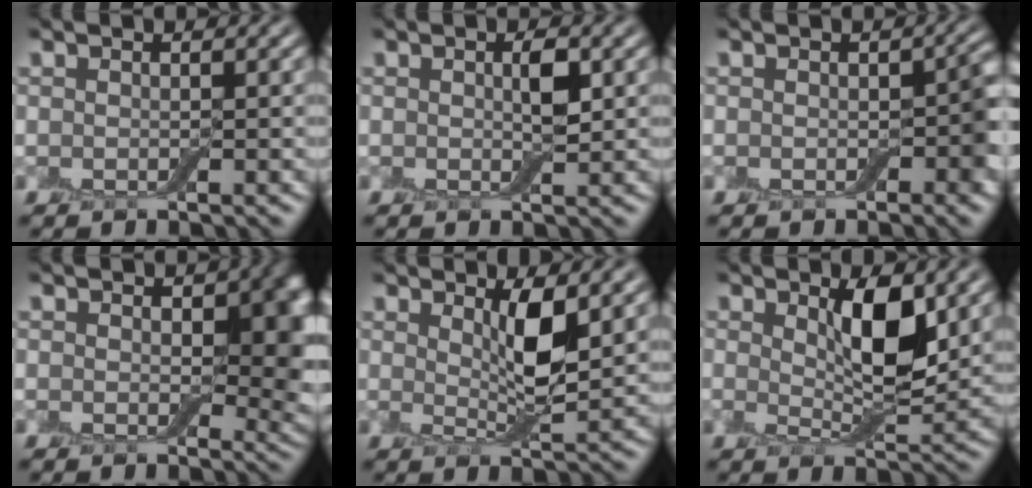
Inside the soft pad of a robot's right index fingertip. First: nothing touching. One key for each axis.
{"total": 1.5, "fx": 0.4, "fy": 0.7, "fz": 1.3, "tx": -0.024, "ty": 0.001, "tz": 0.008}
{"total": 3.0, "fx": -0.6, "fy": 2.0, "fz": 2.1, "tx": -0.023, "ty": -0.006, "tz": -0.010}
{"total": 6.2, "fx": 1.1, "fy": 3.9, "fz": 4.6, "tx": -0.053, "ty": -0.007, "tz": 0.016}
{"total": 2.9, "fx": 1.3, "fy": 0.3, "fz": 2.6, "tx": -0.049, "ty": -0.008, "tz": 0.023}
{"total": 3.9, "fx": 1.4, "fy": 1.2, "fz": 3.4, "tx": -0.064, "ty": -0.004, "tz": 0.025}